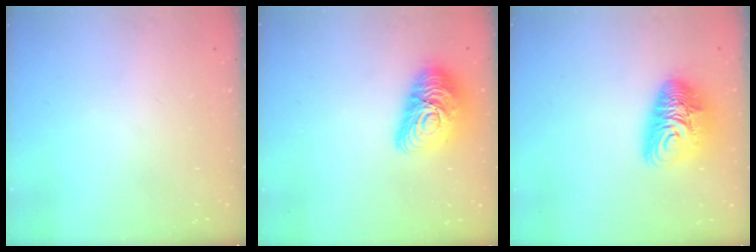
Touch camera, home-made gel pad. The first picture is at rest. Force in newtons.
{"total": 14.7, "press": 14.7, "slide": 0.6}
{"total": 11.8, "press": 11.8, "slide": 1.3}